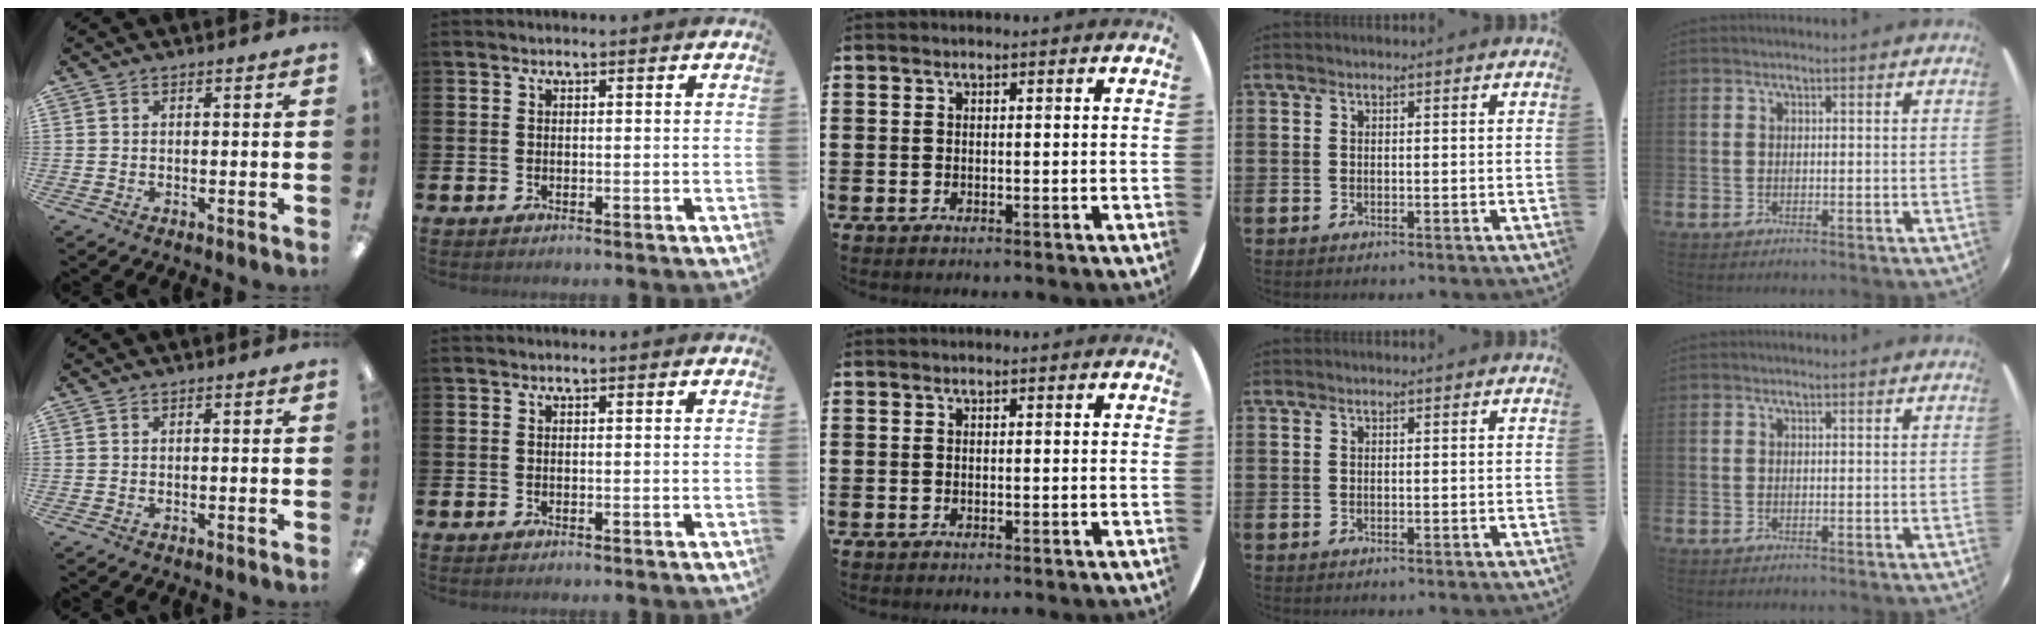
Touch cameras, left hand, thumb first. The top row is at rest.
{}